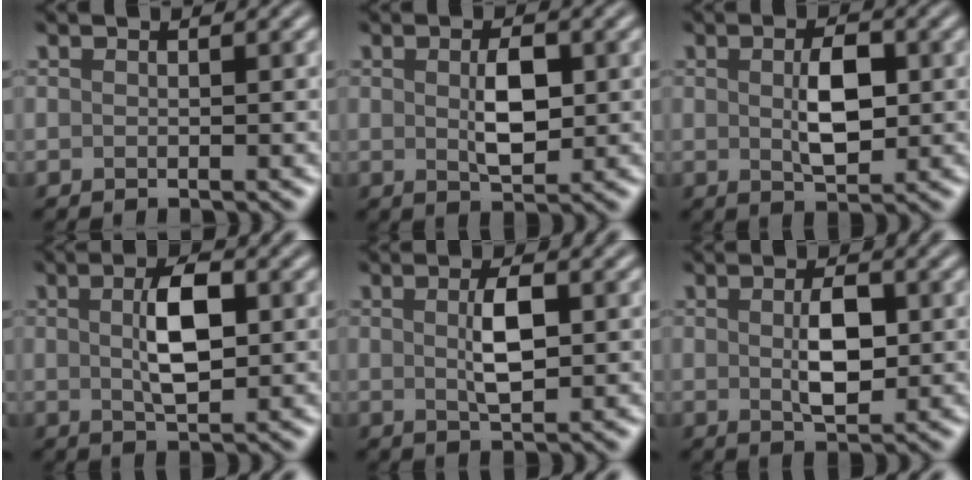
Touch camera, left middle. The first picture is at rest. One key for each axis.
{"total": 3.6, "fx": 0.3, "fy": 1.8, "fz": 3.1, "tx": -0.063, "ty": -0.003, "tz": 0.008}
{"total": 4.2, "fx": 0.3, "fy": 2.1, "fz": 3.6, "tx": -0.072, "ty": -0.001, "tz": 0.007}
{"total": 4.9, "fx": 0.6, "fy": 2.1, "fz": 4.3, "tx": -0.085, "ty": 0.003, "tz": 0.011}
{"total": 3.5, "fx": 0.4, "fy": 1.3, "fz": 3.2, "tx": -0.065, "ty": 0.000, "tz": 0.008}
{"total": 4.0, "fx": 0.1, "fy": 2.0, "fz": 3.5, "tx": -0.069, "ty": -0.002, "tz": 0.005}